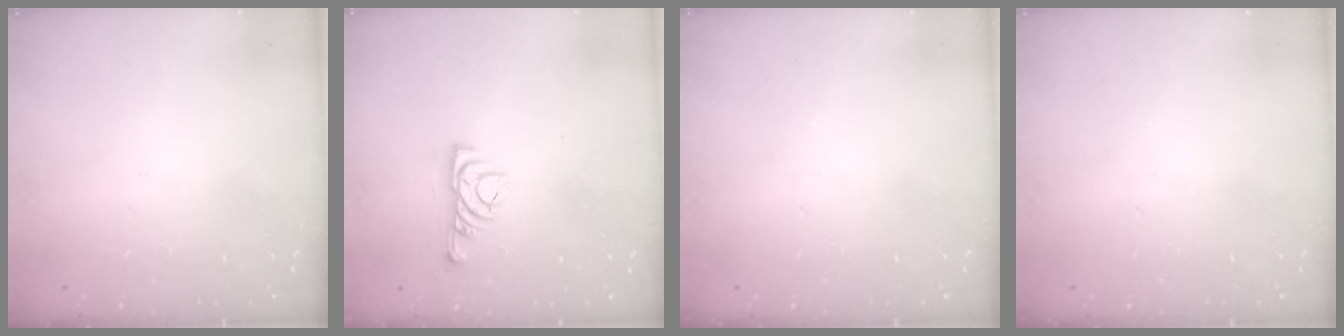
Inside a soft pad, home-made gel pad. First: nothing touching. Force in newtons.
{"total": 5.0, "press": 4.9, "slide": 1.1}
{"total": 0.0}
{"total": 0.0}